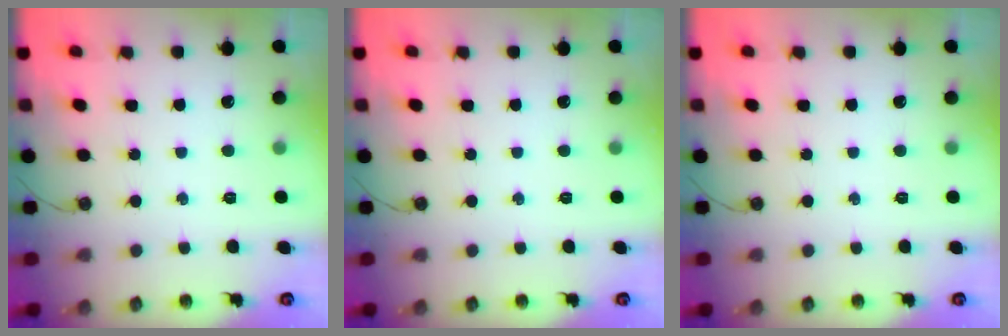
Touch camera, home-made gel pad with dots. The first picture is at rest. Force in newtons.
{"total": 0.0}
{"total": 0.0}